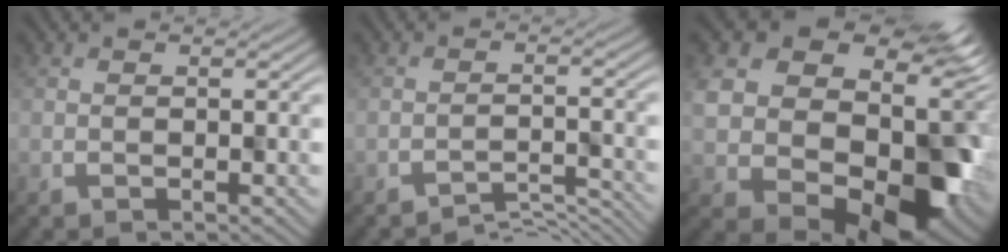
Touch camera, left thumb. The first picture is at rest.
{"total": 3.6, "force": [-3.1, 0.8, 1.6], "torque": [-0.024, -0.002, -0.042]}
{"total": 17.4, "force": [2.2, 13.4, 10.9], "torque": [-0.189, -0.033, 0.081]}